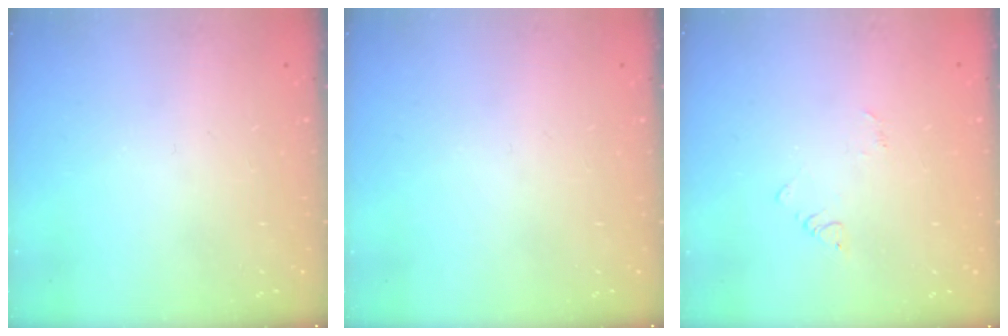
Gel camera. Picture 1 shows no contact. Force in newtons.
{"total": 0.0}
{"total": 2.4, "press": 2.4, "slide": 0.3}